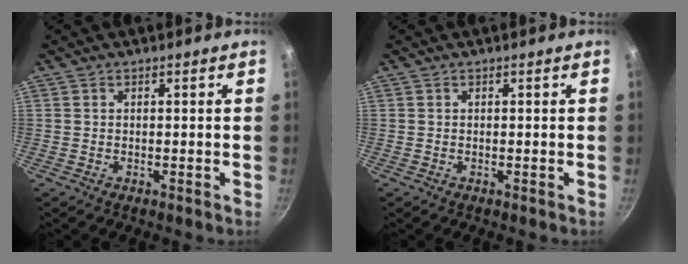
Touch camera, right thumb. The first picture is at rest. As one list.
[{"total": 0.0}]